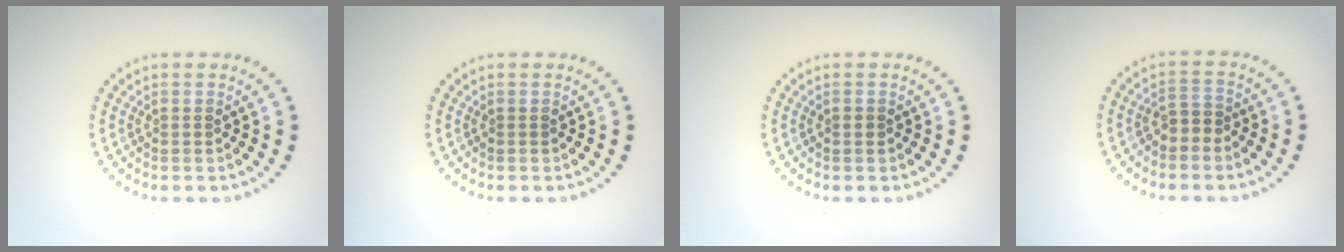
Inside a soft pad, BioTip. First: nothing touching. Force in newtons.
{"total": 0.0}
{"total": 0.7, "press": 0.7, "slide": 0.1}
{"total": 1.7, "press": 1.4, "slide": 0.9}